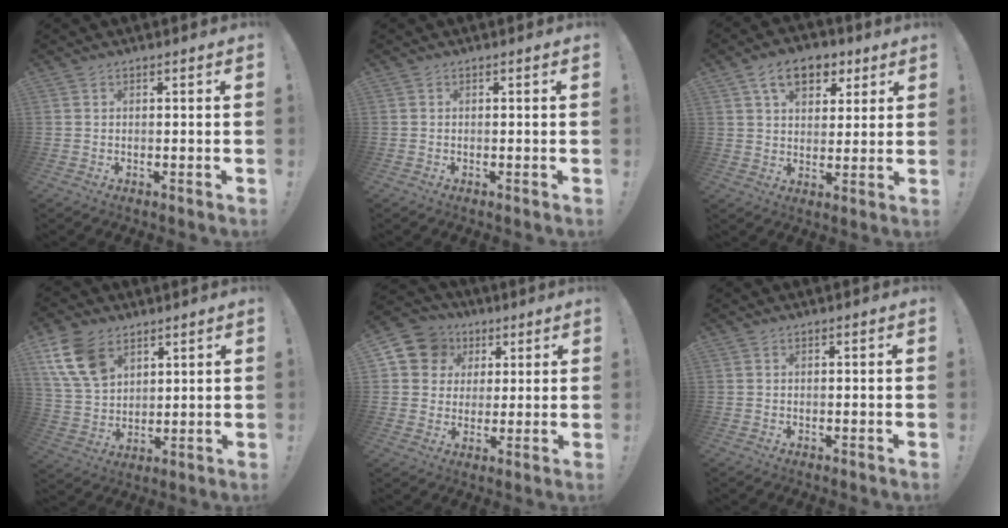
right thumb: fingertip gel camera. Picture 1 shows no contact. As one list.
[{"total": 0.0}, {"total": 11.8, "force": [5.7, 7.7, 6.8], "torque": [-0.094, -0.016, 0.106]}, {"total": 14.0, "force": [7.6, 9.2, 7.5], "torque": [-0.139, -0.031, 0.150]}, {"total": 11.0, "force": [3.7, 9.8, 3.2], "torque": [-0.046, -0.009, 0.077]}, {"total": 0.0}]